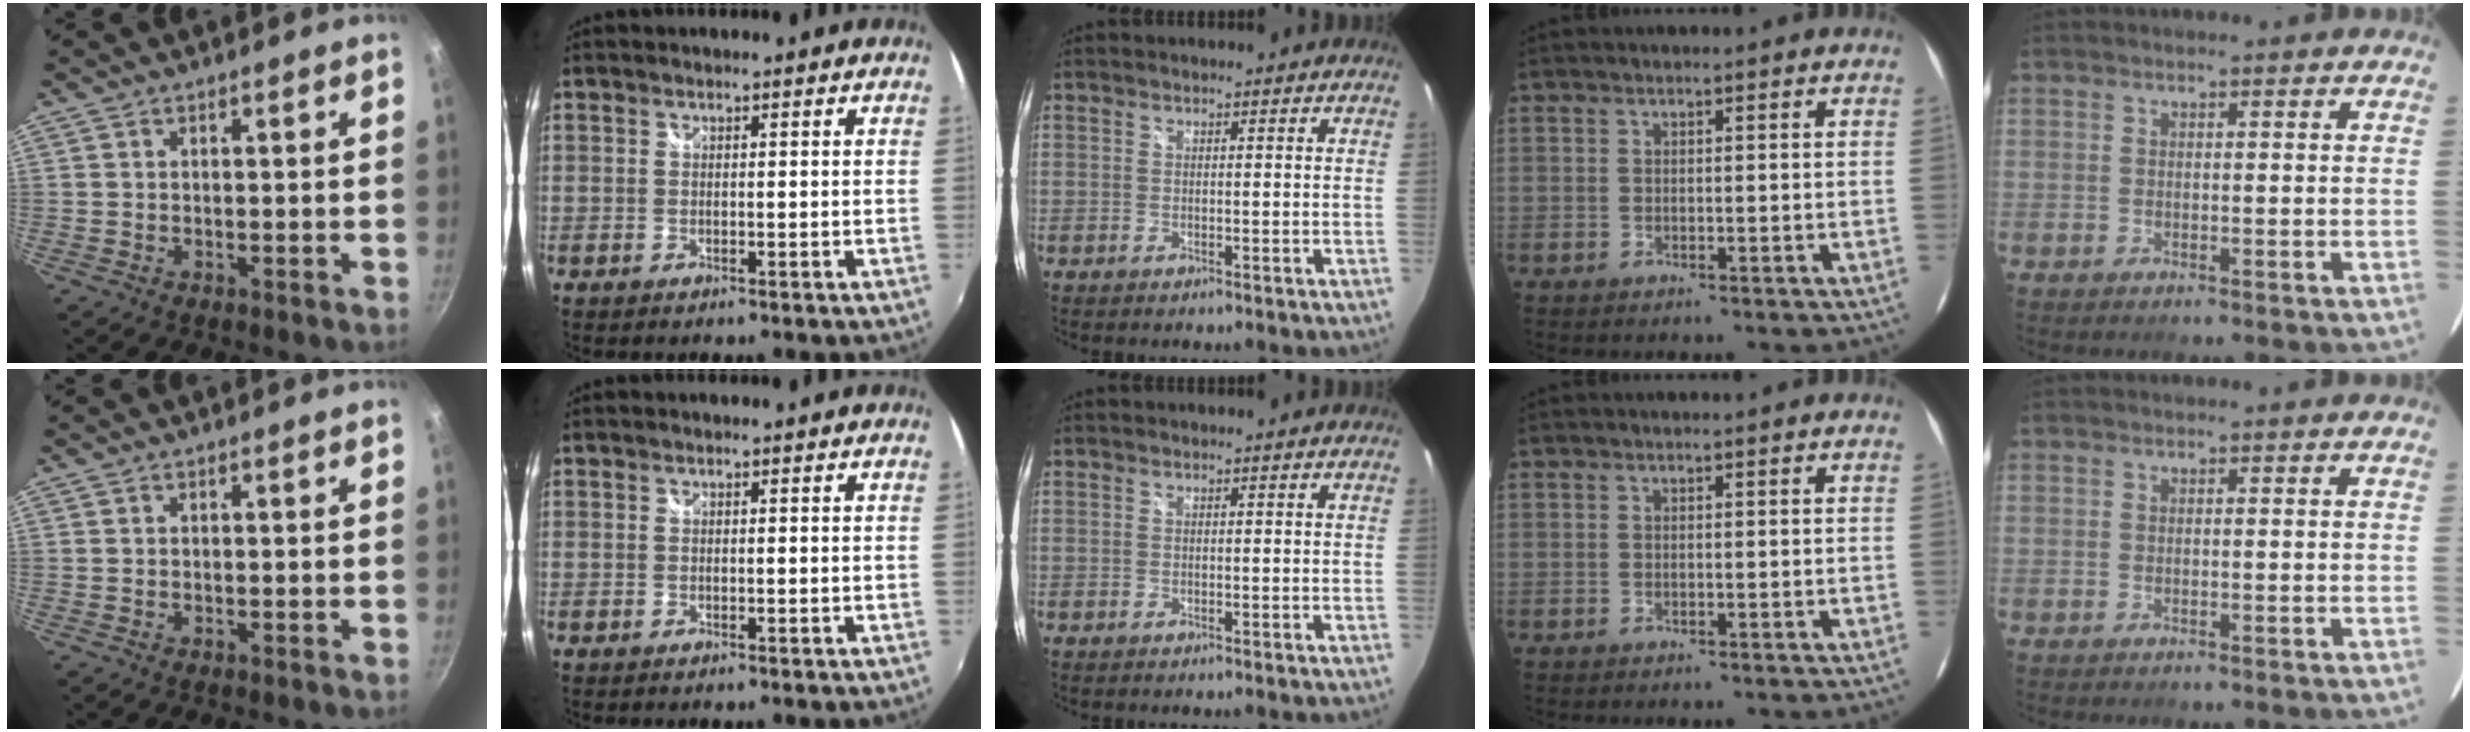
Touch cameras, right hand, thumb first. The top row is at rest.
{}